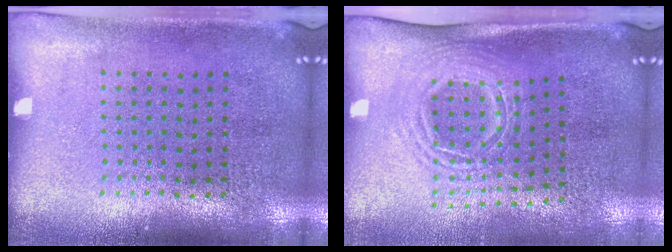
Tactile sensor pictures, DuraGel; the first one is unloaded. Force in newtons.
{"total": 1.6, "press": 1.2, "slide": 1.1}